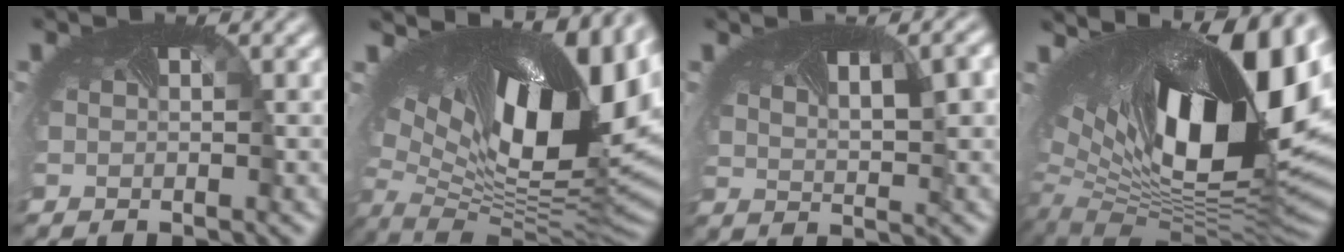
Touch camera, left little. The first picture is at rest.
{"total": 18.4, "force": [5.2, 8.8, 15.3], "torque": [-0.241, 0.001, 0.094]}
{"total": 5.0, "force": [1.5, 1.9, 4.3], "torque": [-0.055, 0.003, 0.028]}
{"total": 19.8, "force": [5.2, 8.5, 17.1], "torque": [-0.302, 0.007, 0.081]}